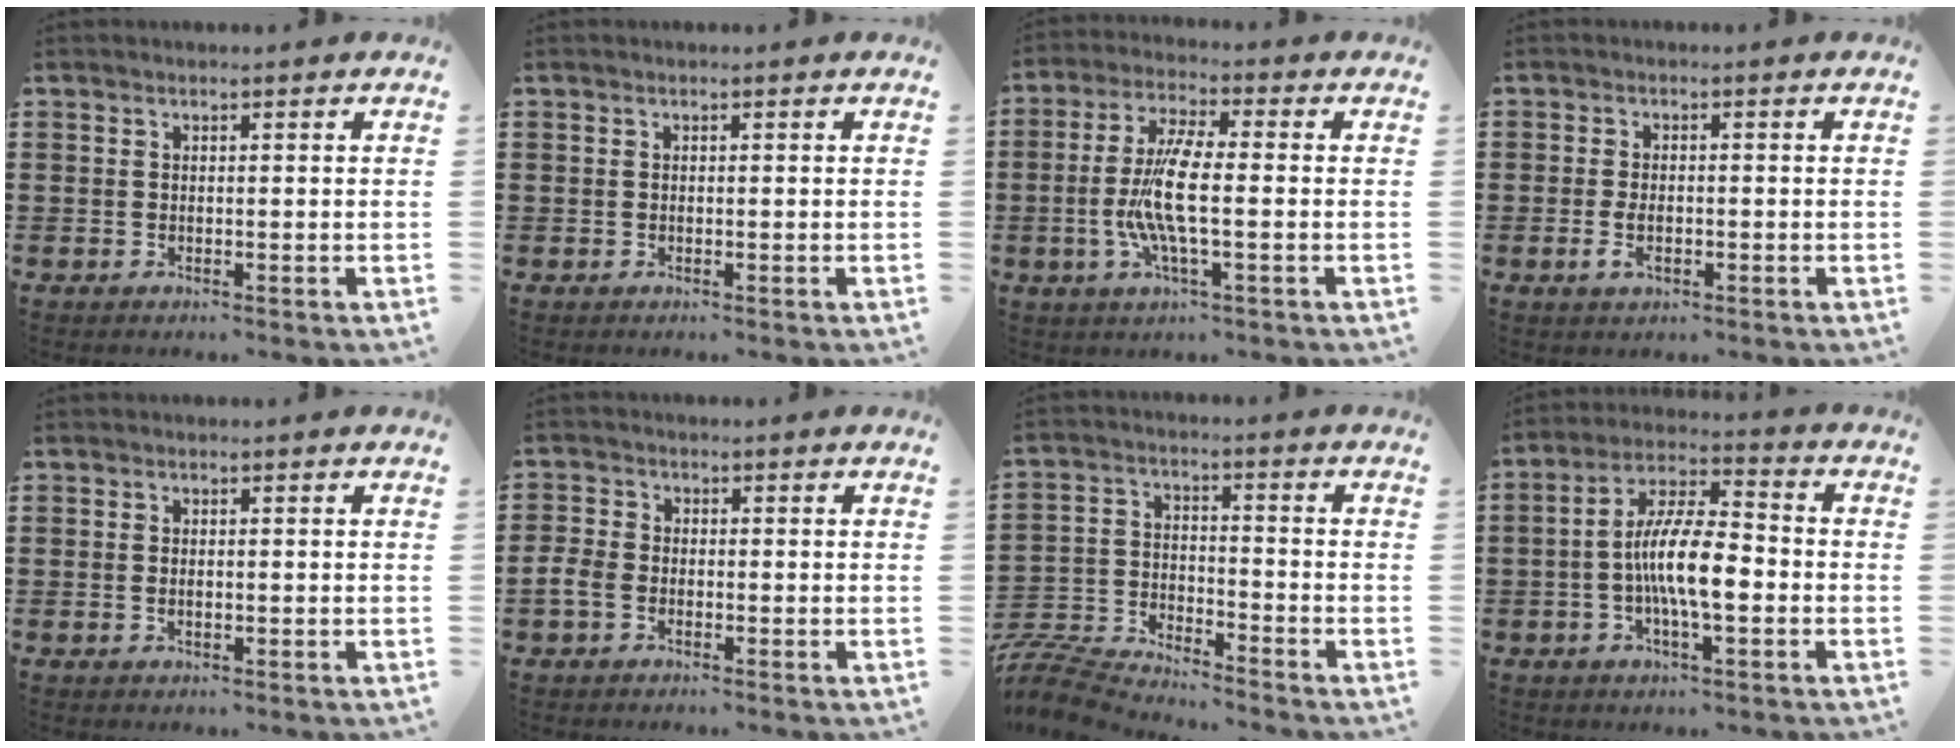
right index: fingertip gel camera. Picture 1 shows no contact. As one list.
[{"total": 0.0}, {"total": 8.6, "force": [-1.2, 2.0, 8.3], "torque": [-0.186, -0.013, -0.031]}, {"total": 2.8, "force": [-0.7, 1.2, 2.4], "torque": [-0.054, -0.006, -0.014]}, {"total": 1.0, "force": [-0.1, 0.3, 0.9], "torque": [-0.019, -0.003, -0.002]}, {"total": 2.9, "force": [-1.3, 1.9, 1.7], "torque": [-0.052, -0.002, -0.031]}, {"total": 7.2, "force": [-7.1, 0.7, 0.8], "torque": [-0.038, 0.007, -0.149]}, {"total": 10.0, "force": [-2.0, 2.9, 9.4], "torque": [-0.184, -0.002, -0.039]}]